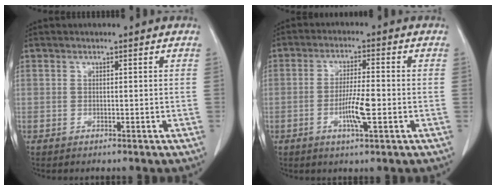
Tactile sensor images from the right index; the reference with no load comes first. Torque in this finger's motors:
{"motor_torque": [0.36, 0.10, 0.14, 0.09]}